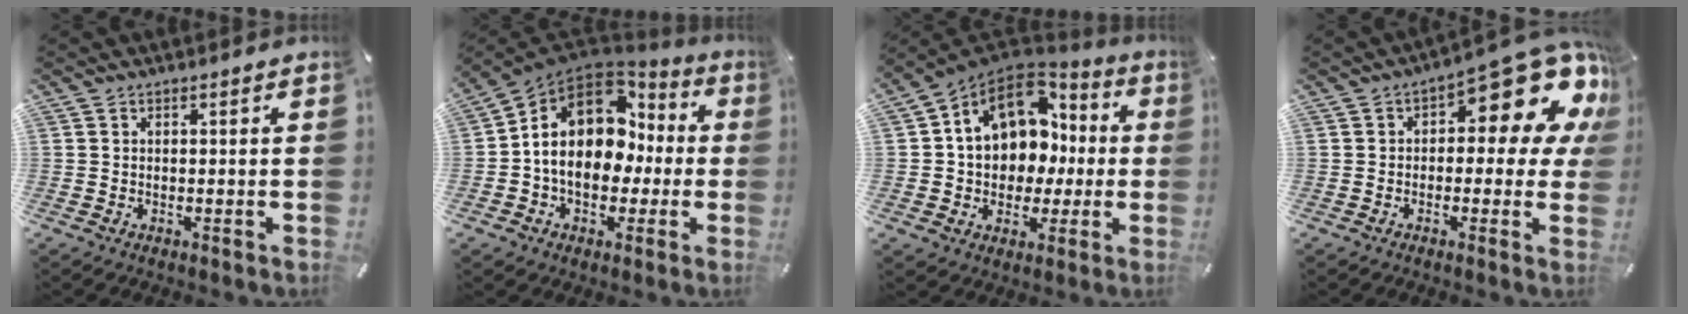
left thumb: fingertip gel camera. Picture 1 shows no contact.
{"total": 14.7, "force": [1.9, 11.7, 8.7], "torque": [-0.150, -0.010, 0.040]}
{"total": 13.9, "force": [3.6, 11.5, 6.9], "torque": [-0.139, -0.015, 0.075]}
{"total": 14.1, "force": [7.5, 5.3, 10.6], "torque": [-0.134, -0.069, 0.118]}